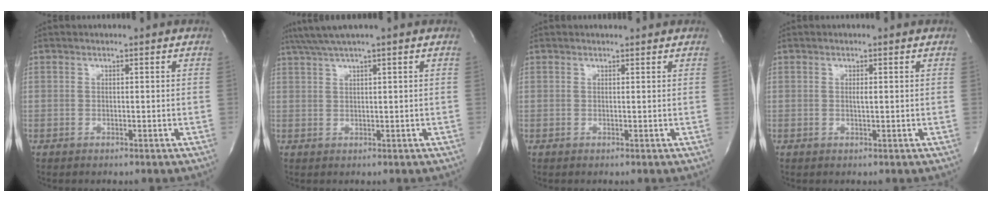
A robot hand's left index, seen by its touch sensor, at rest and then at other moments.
{"total": 3.8, "force": [2.8, -1.0, 2.3], "torque": [-0.051, 0.016, 0.059]}
{"total": 1.0, "force": [1.0, 0.1, 0.1], "torque": [-0.009, 0.002, 0.013]}
{"total": 0.8, "force": [0.0, 0.0, 0.8], "torque": [-0.018, -0.003, 0.000]}